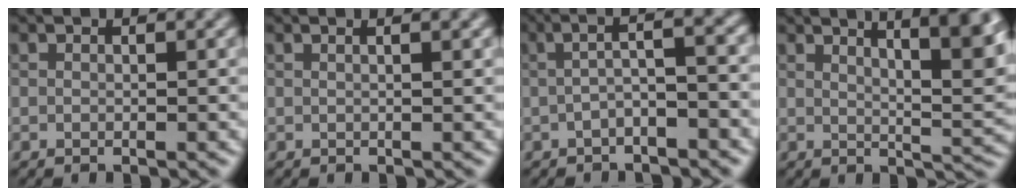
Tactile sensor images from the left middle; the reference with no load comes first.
{"total": 2.9, "force": [1.1, 1.4, 2.2], "torque": [-0.004, 0.019, -0.015]}
{"total": 3.5, "force": [-1.3, 0.6, 3.2], "torque": [-0.050, 0.021, -0.024]}
{"total": 9.6, "force": [4.7, 2.7, 7.9], "torque": [-0.061, 0.028, 0.056]}